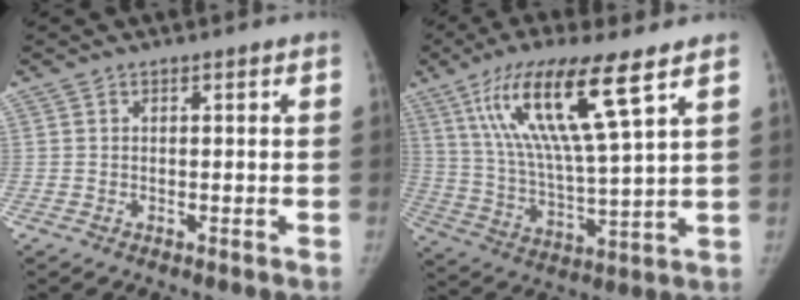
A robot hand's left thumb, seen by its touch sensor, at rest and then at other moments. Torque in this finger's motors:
{"motor_torque": [0.40, 0.54, 1.68, -1.10, 0.20]}